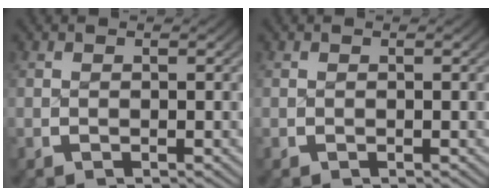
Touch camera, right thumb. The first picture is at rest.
{"total": 0.0}